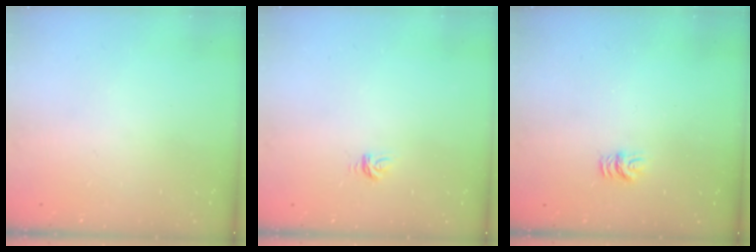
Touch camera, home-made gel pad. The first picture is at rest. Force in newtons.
{"total": 3.2, "press": 3.2, "slide": 0.2}
{"total": 5.3, "press": 5.3, "slide": 0.3}